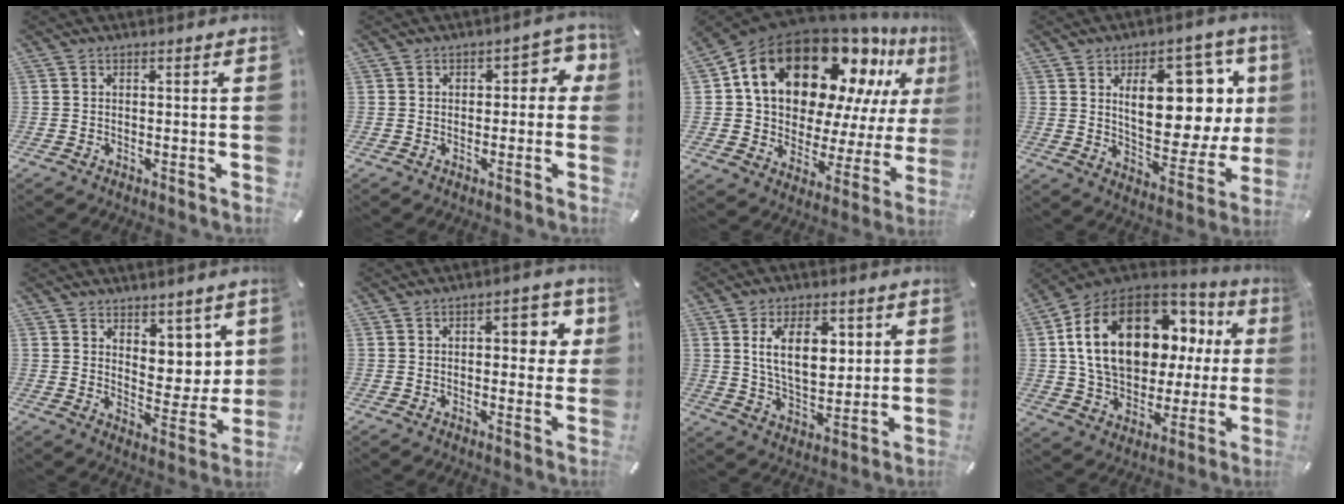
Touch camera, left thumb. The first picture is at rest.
{"total": 5.0, "force": [0.4, 3.3, 3.8], "torque": [-0.042, 0.004, -0.001]}
{"total": 24.5, "force": [13.4, 14.7, 14.3], "torque": [-0.231, -0.099, 0.238]}
{"total": 21.0, "force": [7.6, 11.0, 16.2], "torque": [-0.217, -0.045, 0.125]}
{"total": 7.0, "force": [4.7, 5.0, 1.3], "torque": [-0.005, -0.050, 0.088]}
{"total": 7.5, "force": [1.6, 4.0, 6.2], "torque": [-0.065, -0.008, 0.015]}
{"total": 12.6, "force": [4.0, 7.6, 9.3], "torque": [-0.165, -0.001, 0.067]}
{"total": 22.7, "force": [7.4, 14.8, 15.5], "torque": [-0.286, -0.022, 0.130]}